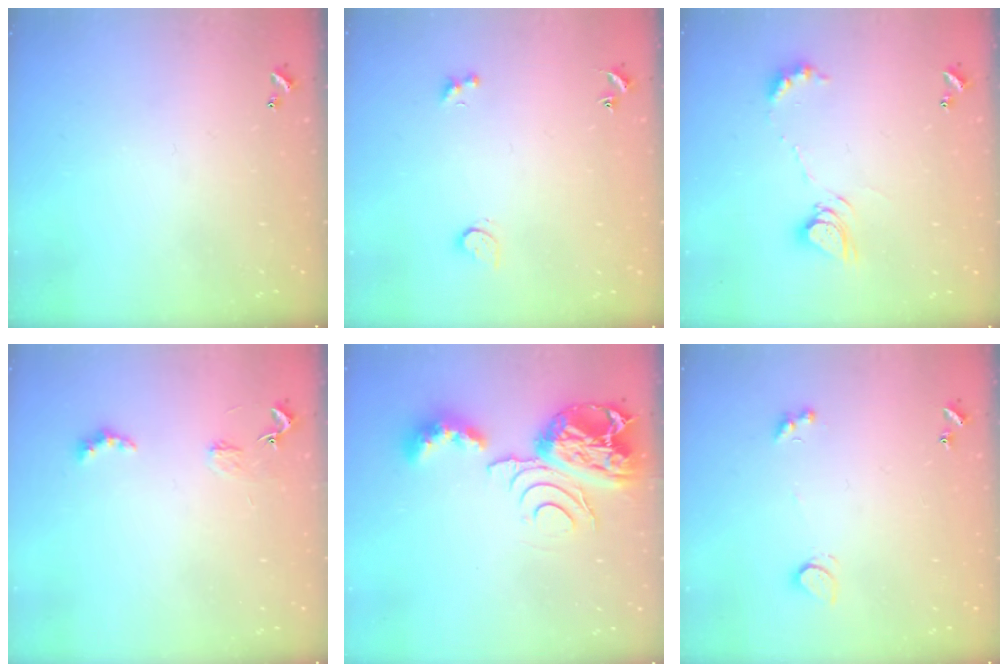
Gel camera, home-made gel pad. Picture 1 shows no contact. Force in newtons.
{"total": 2.4, "press": 1.9, "slide": 1.4}
{"total": 9.6, "press": 9.5, "slide": 1.2}
{"total": 2.8, "press": 2.7, "slide": 0.5}
{"total": 10.6, "press": 10.6, "slide": 1.3}
{"total": 2.5, "press": 2.4, "slide": 0.5}